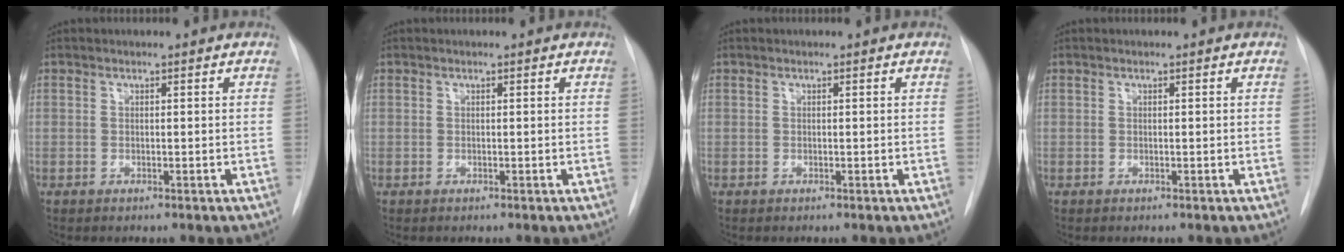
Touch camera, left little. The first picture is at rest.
{"total": 0.0}
{"total": 0.0}
{"total": 0.0}